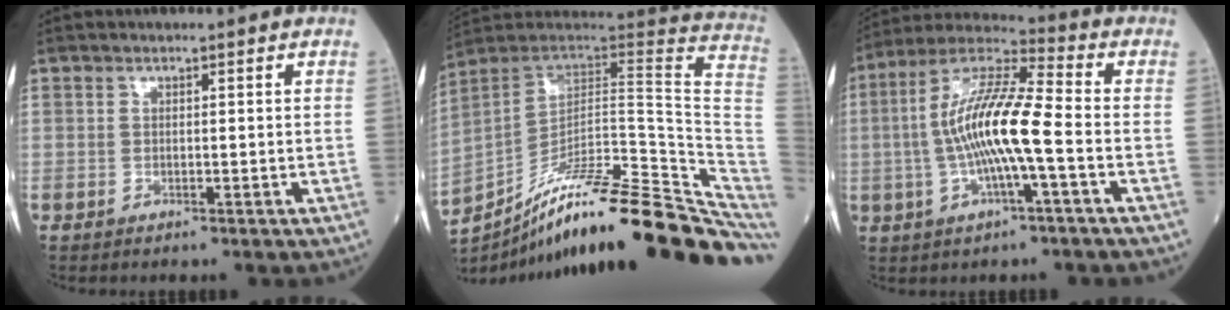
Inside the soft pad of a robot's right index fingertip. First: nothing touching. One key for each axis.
{"total": 30.9, "fx": -22.8, "fy": 4.0, "fz": 20.6, "tx": -0.209, "ty": 0.002, "tz": -0.334}
{"total": 13.3, "fx": -1.7, "fy": 1.4, "fz": 13.1, "tx": -0.261, "ty": 0.012, "tz": -0.035}